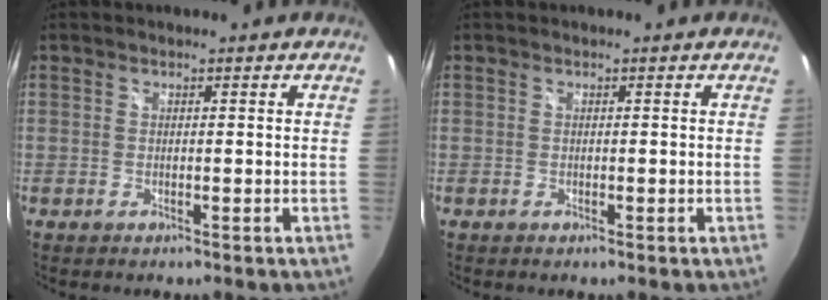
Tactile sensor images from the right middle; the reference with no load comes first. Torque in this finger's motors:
{"motor_torque": [-0.07, -0.21, -0.01, 0.00]}